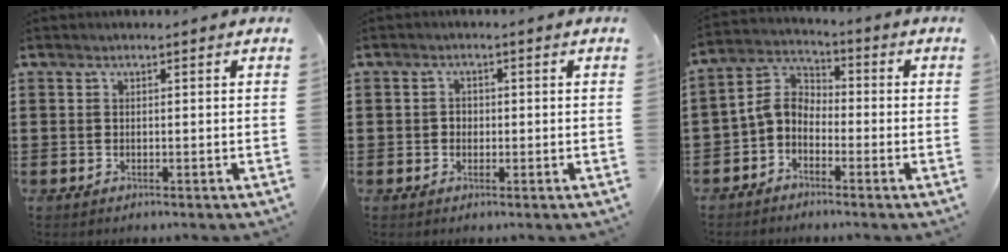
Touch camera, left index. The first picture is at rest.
{"total": 1.3, "force": [-0.2, 1.2, 0.5], "torque": [-0.013, 0.005, -0.006]}
{"total": 4.6, "force": [-1.7, 3.5, 2.5], "torque": [-0.084, -0.003, -0.048]}